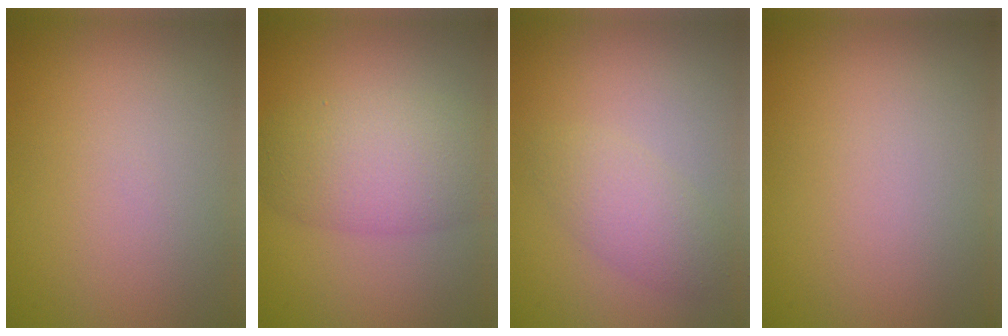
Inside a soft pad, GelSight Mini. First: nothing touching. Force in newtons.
{"total": 5.9, "press": 5.9, "slide": 0.3}
{"total": 2.4, "press": 2.4, "slide": 0.0}
{"total": 0.0}